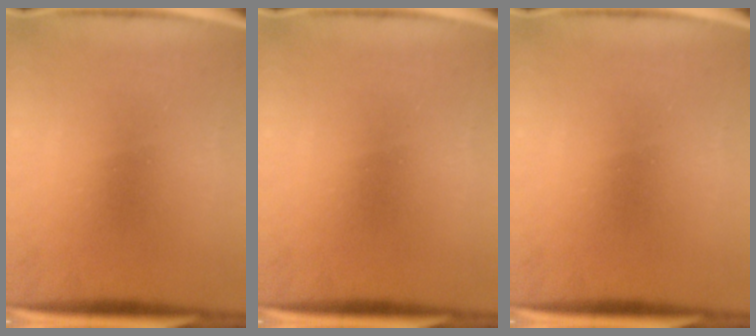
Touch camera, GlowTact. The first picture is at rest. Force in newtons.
{"total": 0.0}
{"total": 0.0}